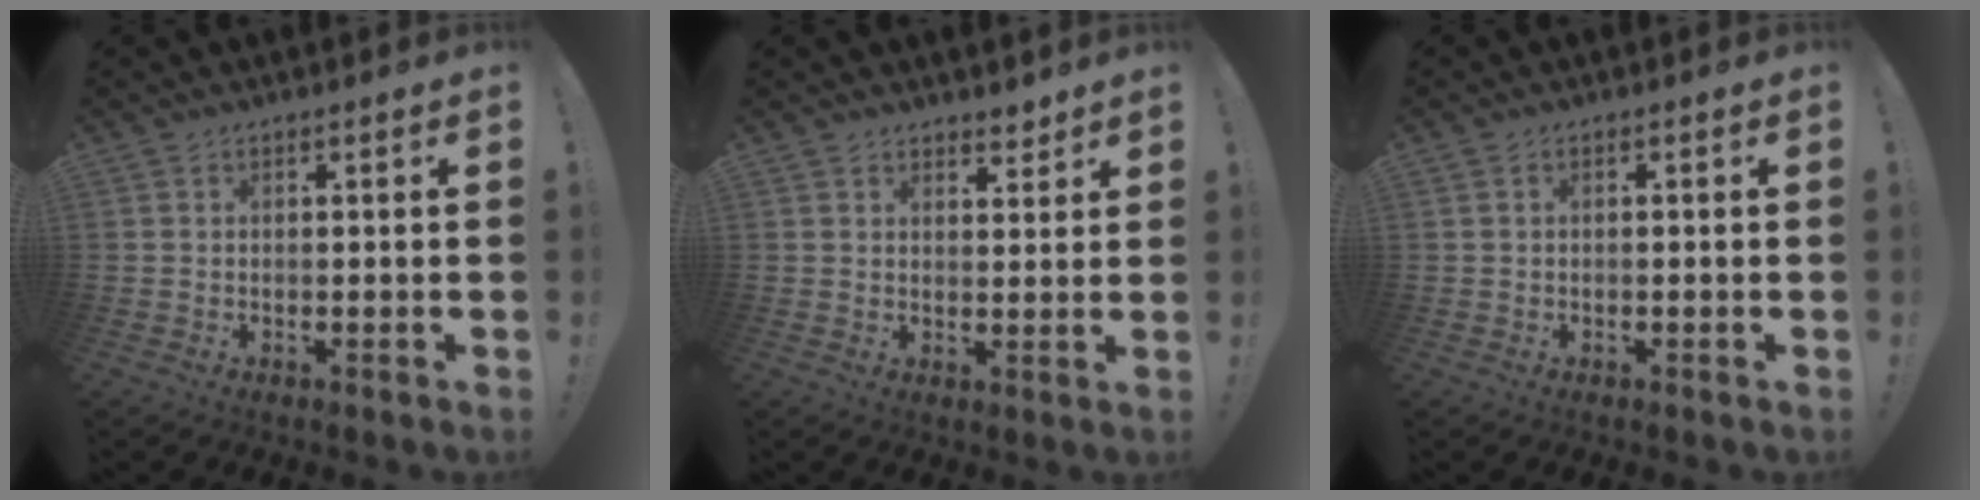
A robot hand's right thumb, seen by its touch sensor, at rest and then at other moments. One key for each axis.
{"total": 3.5, "fx": 3.1, "fy": 1.5, "fz": 0.8, "tx": 0.000, "ty": -0.024, "tz": 0.055}
{"total": 0.6, "fx": -0.3, "fy": 0.3, "fz": 0.4, "tx": -0.011, "ty": 0.003, "tz": -0.004}